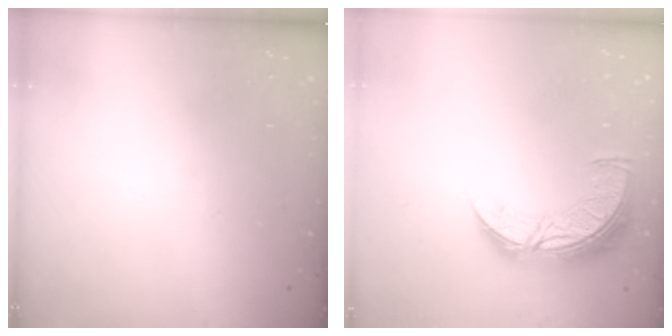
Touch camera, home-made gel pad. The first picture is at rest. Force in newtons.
{"total": 10.9, "press": 10.9, "slide": 0.9}